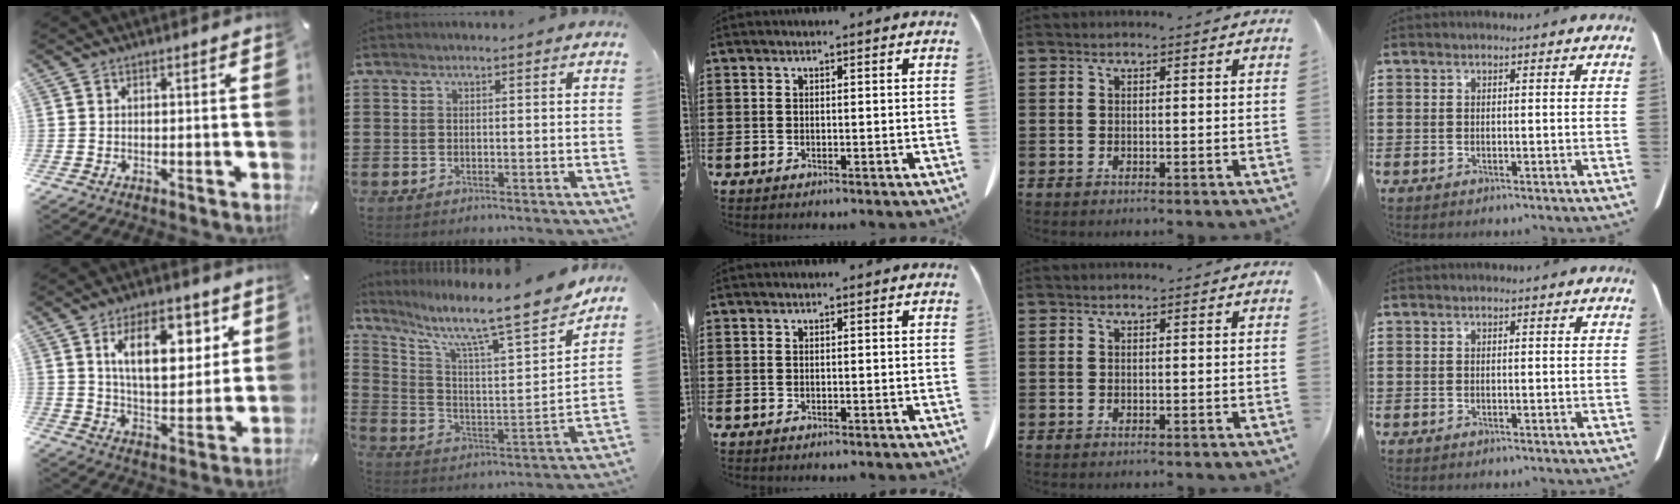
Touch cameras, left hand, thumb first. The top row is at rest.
{"thumb": {"total": 15.2, "force": [6.8, 8.2, 10.8], "torque": [-0.166, -0.008, 0.114]}, "index": {"total": 11.3, "force": [9.1, 1.4, 6.6], "torque": [-0.141, -0.071, 0.142]}}